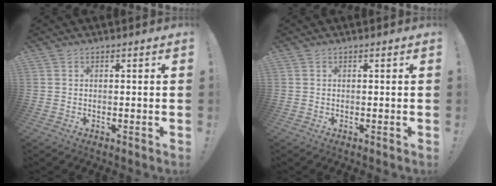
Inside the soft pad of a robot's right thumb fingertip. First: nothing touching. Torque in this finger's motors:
{"motor_torque": [0.01, -0.01, 0.00, 0.05, 0.00]}